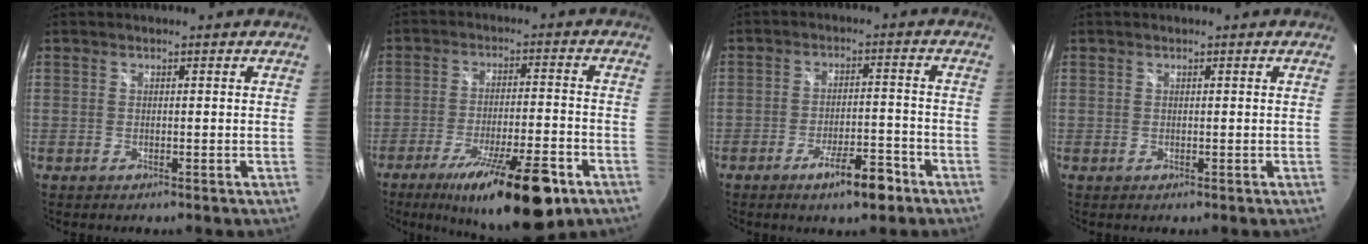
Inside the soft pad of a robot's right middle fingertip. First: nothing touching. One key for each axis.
{"total": 18.2, "fx": -11.4, "fy": 3.9, "fz": 13.7, "tx": -0.230, "ty": -0.032, "tz": -0.175}
{"total": 7.1, "fx": -4.7, "fy": 1.7, "fz": 5.1, "tx": -0.093, "ty": -0.002, "tz": -0.069}
{"total": 0.0}